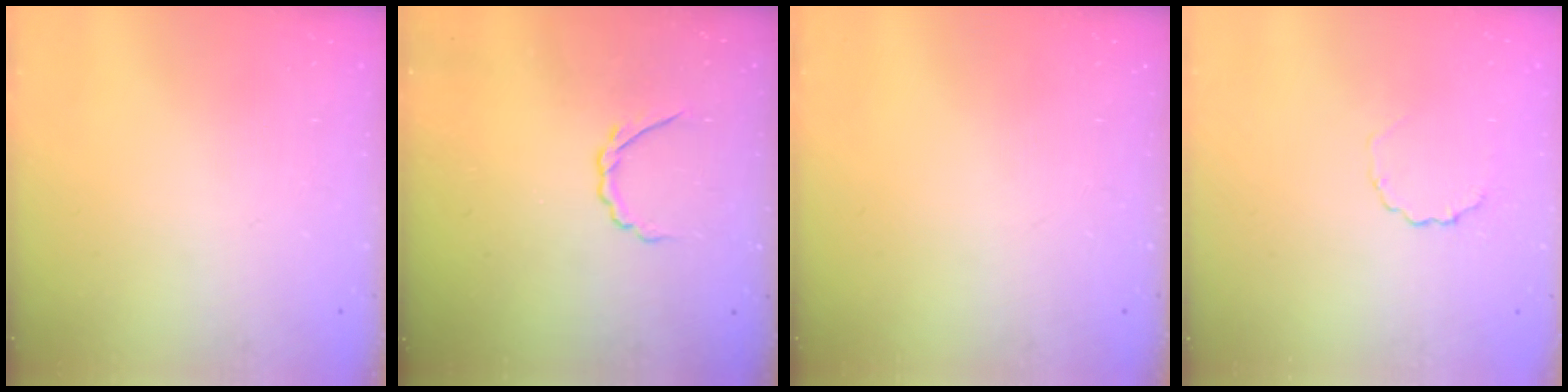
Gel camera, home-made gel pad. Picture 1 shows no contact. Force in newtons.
{"total": 2.8, "press": 2.6, "slide": 0.8}
{"total": 0.0}
{"total": 2.6, "press": 2.3, "slide": 1.0}